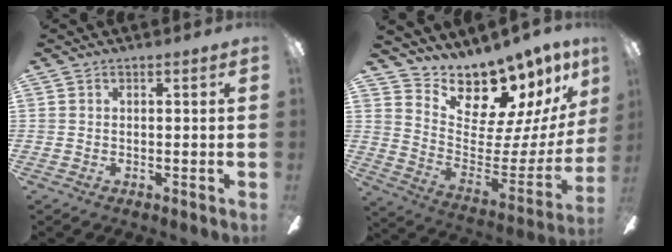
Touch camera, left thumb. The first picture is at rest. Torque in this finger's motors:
{"motor_torque": [0.34, 0.31, -0.08, -0.57, 0.09]}